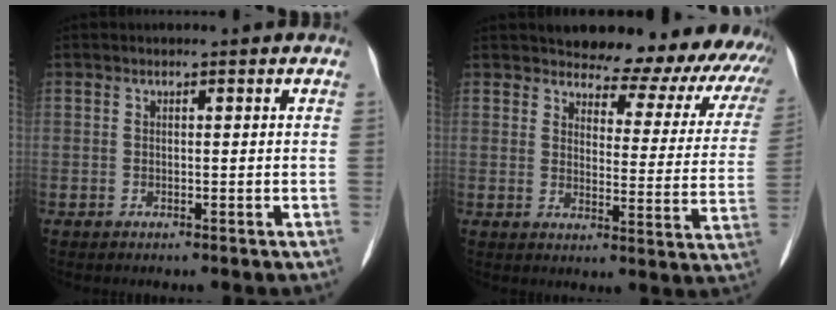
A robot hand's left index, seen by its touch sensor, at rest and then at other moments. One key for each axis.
{"total": 19.0, "fx": 17.3, "fy": 5.4, "fz": 5.5, "tx": -0.032, "ty": -0.059, "tz": 0.179}